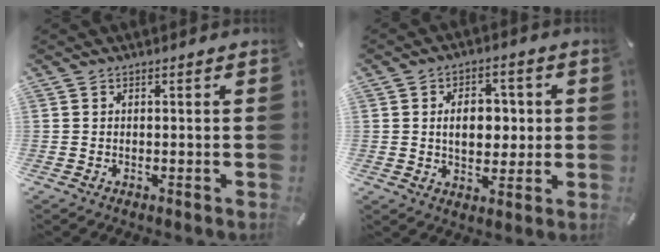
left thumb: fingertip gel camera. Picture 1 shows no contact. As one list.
[{"total": 9.2, "force": [0.8, 6.5, 6.4], "torque": [-0.090, 0.004, 0.010]}]